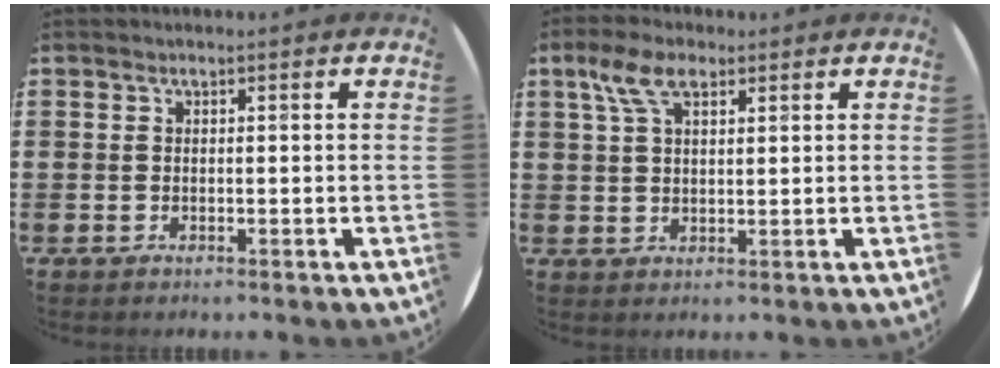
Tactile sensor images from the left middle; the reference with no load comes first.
{"total": 5.5, "force": [3.1, 2.5, 3.8], "torque": [-0.082, 0.011, 0.055]}